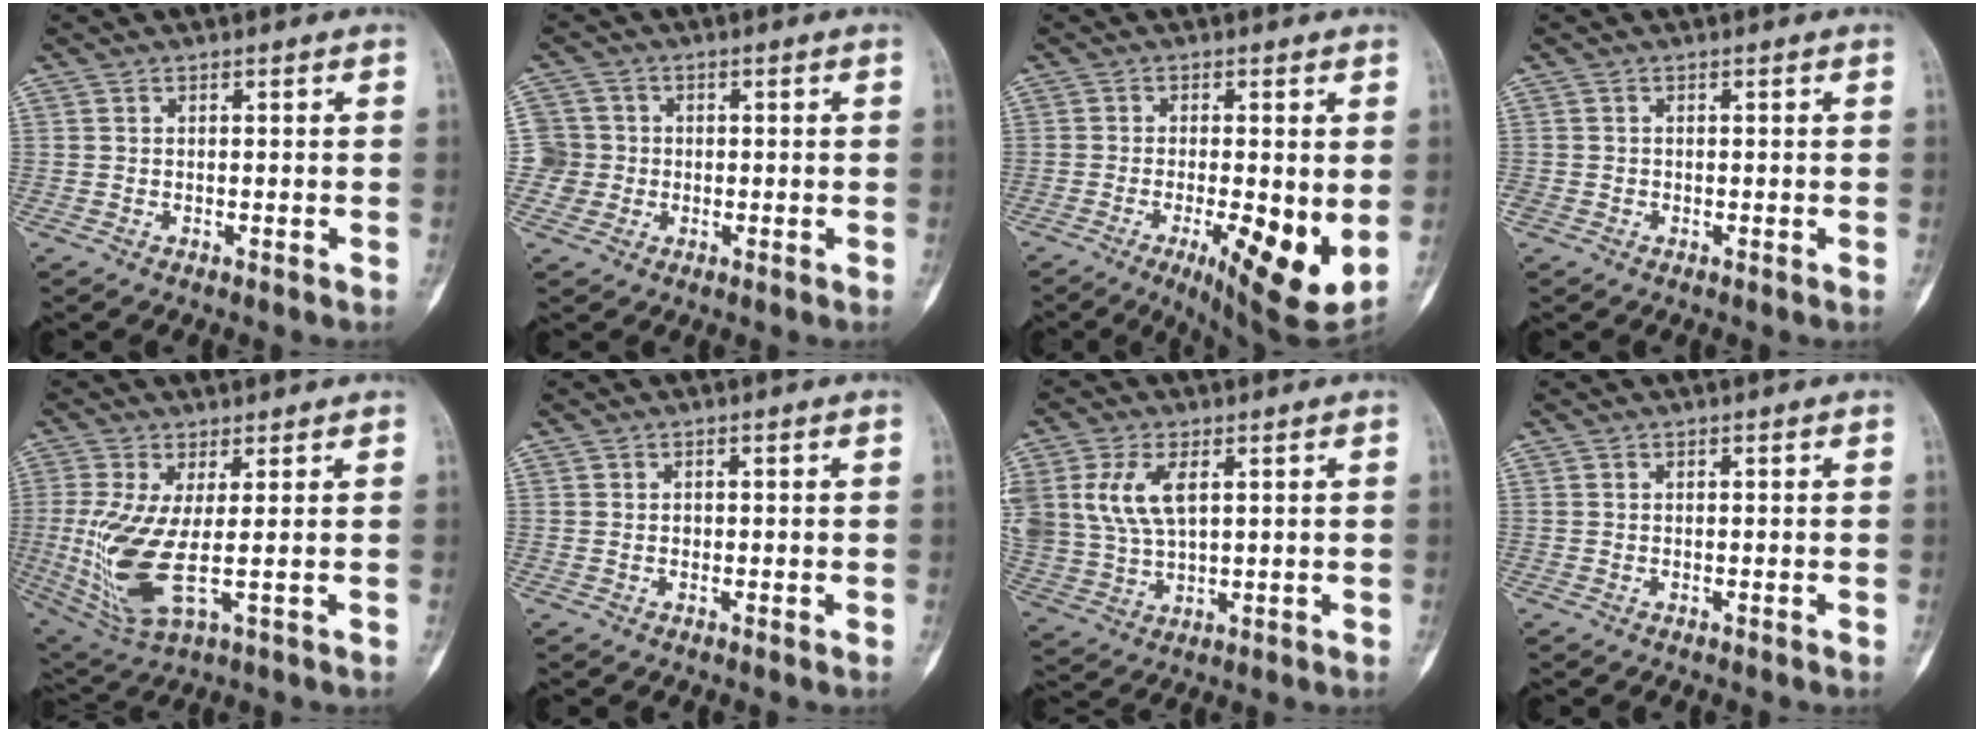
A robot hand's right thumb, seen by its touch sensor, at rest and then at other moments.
{"total": 4.9, "force": [-0.5, 4.8, -0.1], "torque": [0.029, 0.012, -0.016]}
{"total": 13.7, "force": [-2.8, 3.6, 12.9], "torque": [-0.185, -0.028, -0.033]}
{"total": 0.9, "force": [-0.4, 0.8, 0.1], "torque": [0.001, 0.004, -0.009]}
{"total": 11.8, "force": [-0.5, 3.7, 11.2], "torque": [-0.264, -0.019, 0.003]}
{"total": 0.6, "force": [0.0, 0.5, 0.2], "torque": [0.002, 0.003, -0.002]}
{"total": 10.9, "force": [3.4, 6.1, 8.4], "torque": [-0.180, -0.002, 0.075]}
{"total": 0.0}